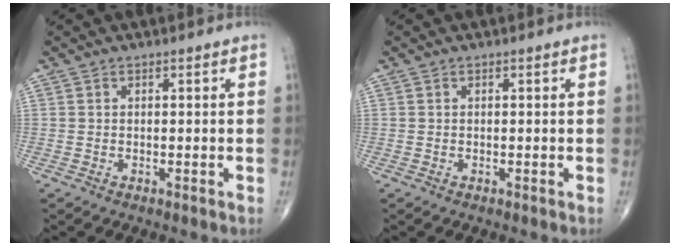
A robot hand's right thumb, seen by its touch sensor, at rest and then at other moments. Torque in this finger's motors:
{"motor_torque": [0.01, 0.02, -0.01, 0.00, 0.00]}